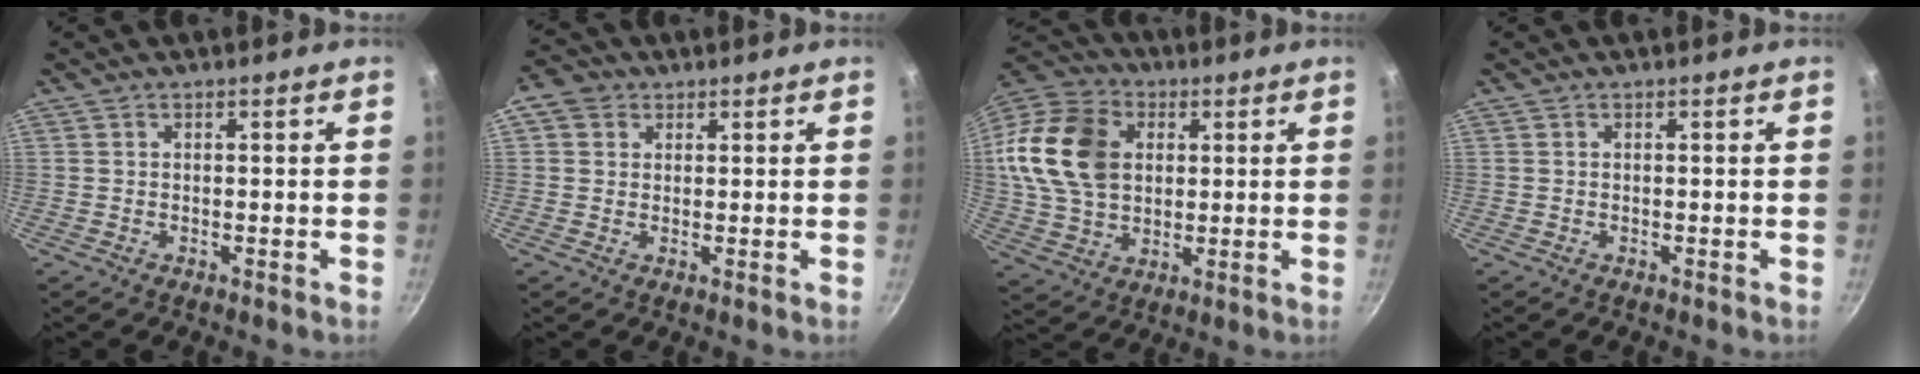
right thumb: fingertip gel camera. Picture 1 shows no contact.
{"total": 4.1, "force": [1.4, 3.5, 1.6], "torque": [-0.008, 0.001, 0.016]}
{"total": 19.4, "force": [3.6, 14.3, 12.6], "torque": [-0.228, 0.013, 0.062]}
{"total": 0.0}